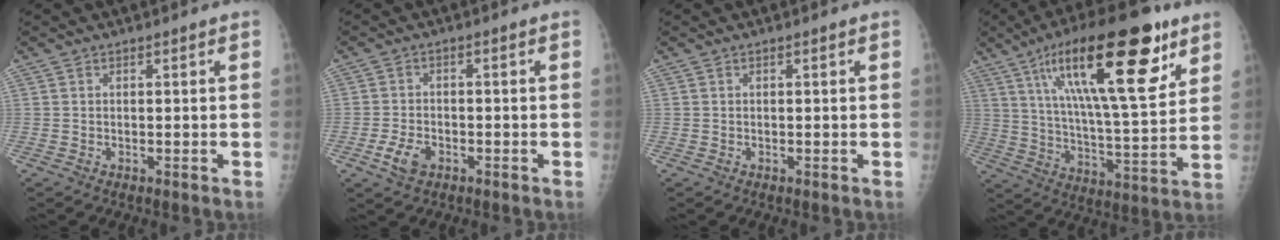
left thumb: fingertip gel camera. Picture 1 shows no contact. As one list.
[{"total": 4.6, "force": [-2.2, 2.8, 2.9], "torque": [-0.056, 0.009, -0.039]}, {"total": 0.0}, {"total": 26.2, "force": [13.2, 7.5, 21.3], "torque": [-0.333, -0.032, 0.219]}]